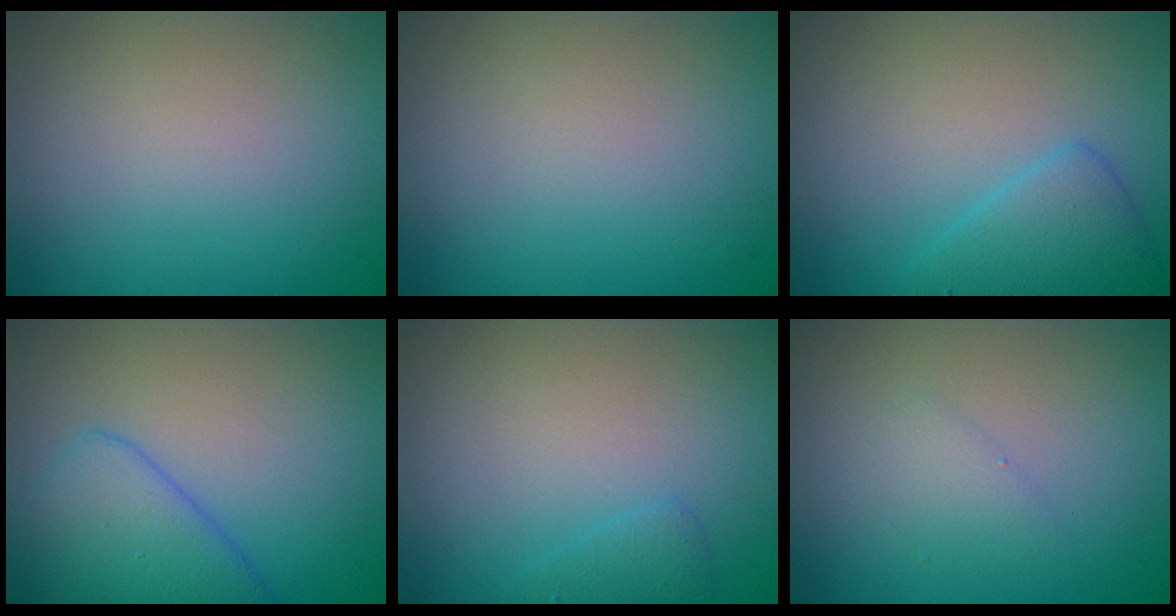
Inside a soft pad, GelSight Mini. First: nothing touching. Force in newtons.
{"total": 0.0}
{"total": 3.3, "press": 3.3, "slide": 0.0}
{"total": 4.9, "press": 4.9, "slide": 0.4}
{"total": 1.2, "press": 1.2, "slide": 0.1}
{"total": 1.4, "press": 1.4, "slide": 0.1}